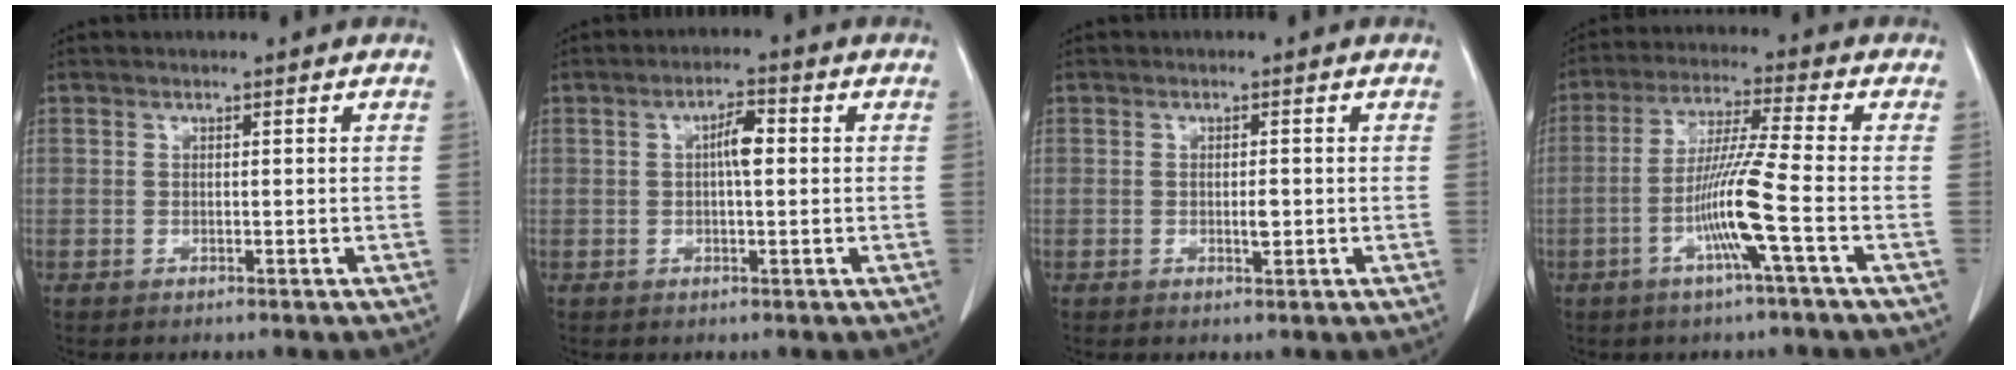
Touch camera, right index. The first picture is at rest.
{"total": 3.6, "force": [0.4, 0.9, 3.5], "torque": [-0.061, 0.009, 0.004]}
{"total": 1.5, "force": [-0.1, 0.5, 1.4], "torque": [-0.021, 0.000, 0.002]}
{"total": 9.7, "force": [-3.2, -1.5, 9.0], "torque": [-0.175, -0.006, -0.063]}